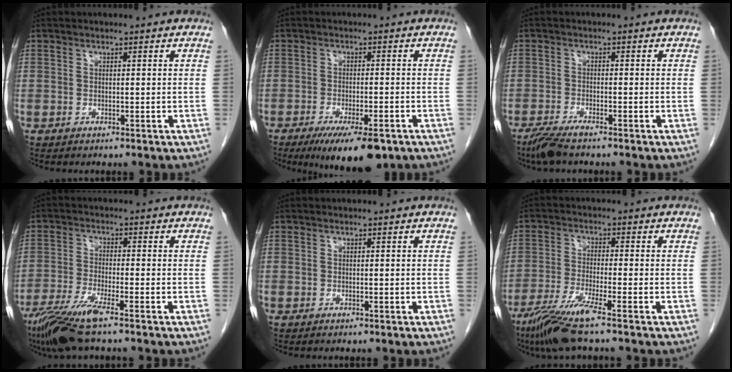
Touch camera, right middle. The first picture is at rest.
{"total": 9.7, "force": [-6.4, 2.3, 7.0], "torque": [-0.103, -0.018, -0.096]}
{"total": 3.8, "force": [-3.0, 0.3, 2.3], "torque": [-0.049, -0.010, -0.060]}
{"total": 8.2, "force": [-5.7, 0.2, 5.8], "torque": [-0.119, -0.022, -0.109]}
{"total": 0.0}
{"total": 7.8, "force": [-5.3, -0.7, 5.7], "torque": [-0.114, -0.026, -0.103]}